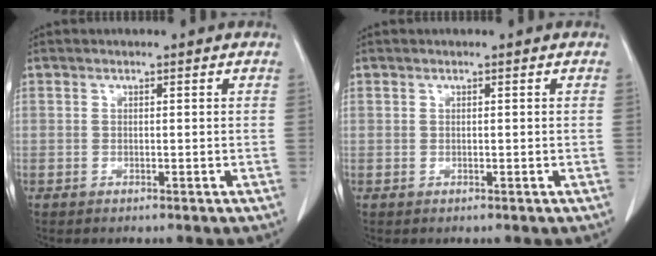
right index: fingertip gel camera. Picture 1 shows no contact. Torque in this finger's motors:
{"motor_torque": [0.00, 0.00, 0.00, 0.01]}